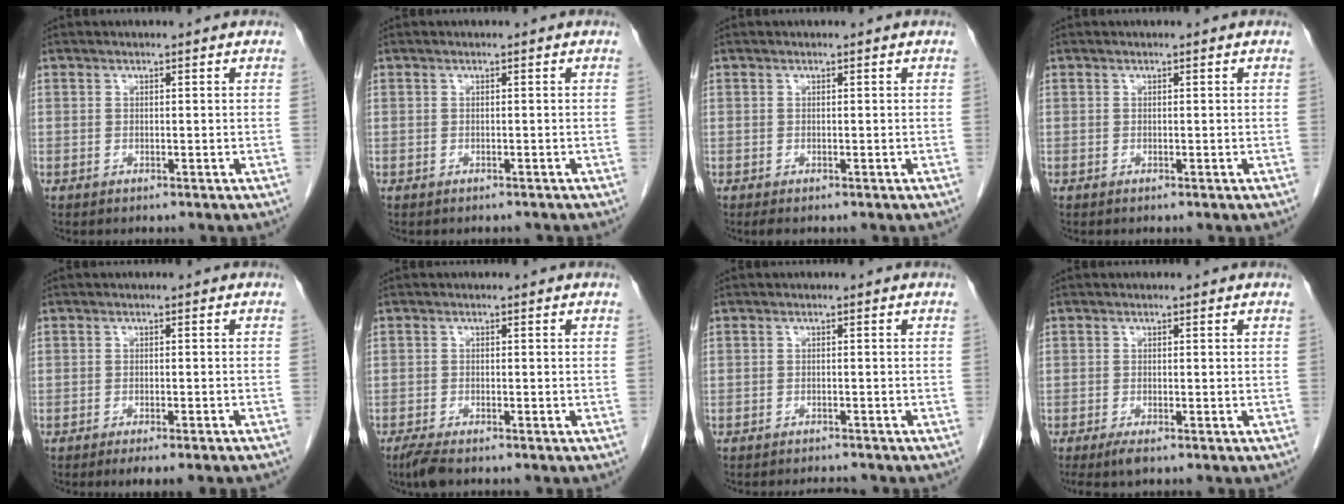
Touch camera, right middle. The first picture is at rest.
{"total": 0.8, "force": [-0.8, 0.2, 0.0], "torque": [-0.007, -0.001, -0.013]}
{"total": 0.8, "force": [-0.6, 0.3, 0.5], "torque": [-0.006, -0.001, -0.007]}
{"total": 0.0}
{"total": 6.4, "force": [-5.3, 0.3, 3.5], "torque": [-0.031, -0.003, -0.070]}
{"total": 3.0, "force": [-2.3, 0.6, 1.8], "torque": [-0.041, -0.009, -0.042]}
{"total": 3.1, "force": [-3.1, 0.3, 0.6], "torque": [-0.007, -0.007, -0.043]}
{"total": 2.5, "force": [-1.7, 0.4, 1.8], "torque": [-0.035, -0.008, -0.032]}